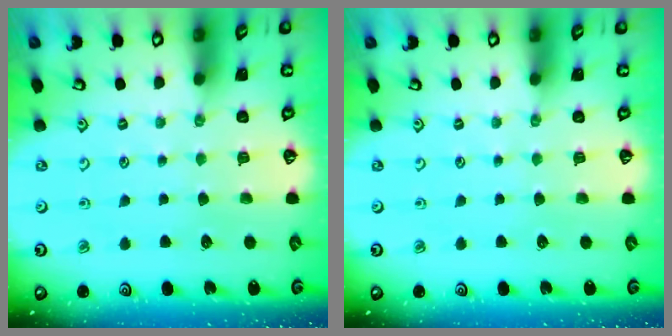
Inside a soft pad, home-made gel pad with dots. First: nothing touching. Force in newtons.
{"total": 0.0}